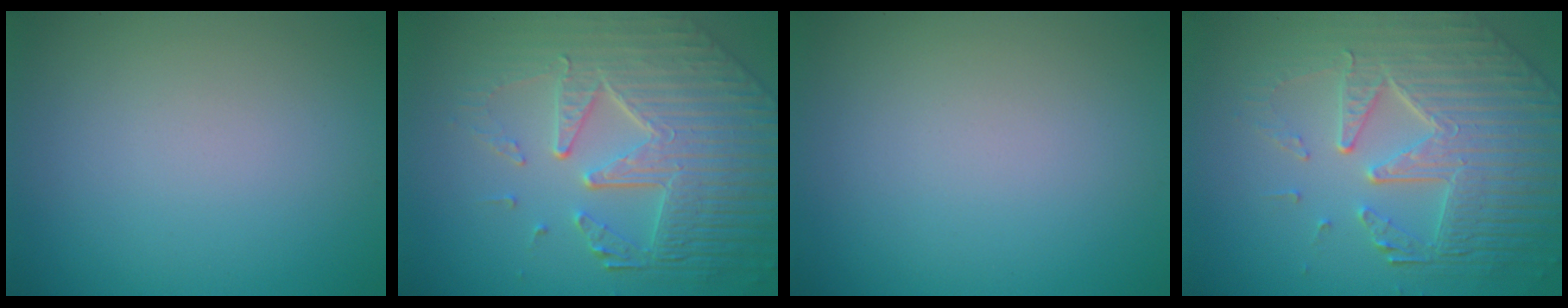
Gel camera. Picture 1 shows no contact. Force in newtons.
{"total": 8.8, "press": 6.0, "slide": 6.4}
{"total": 0.0}
{"total": 8.2, "press": 5.7, "slide": 5.8}